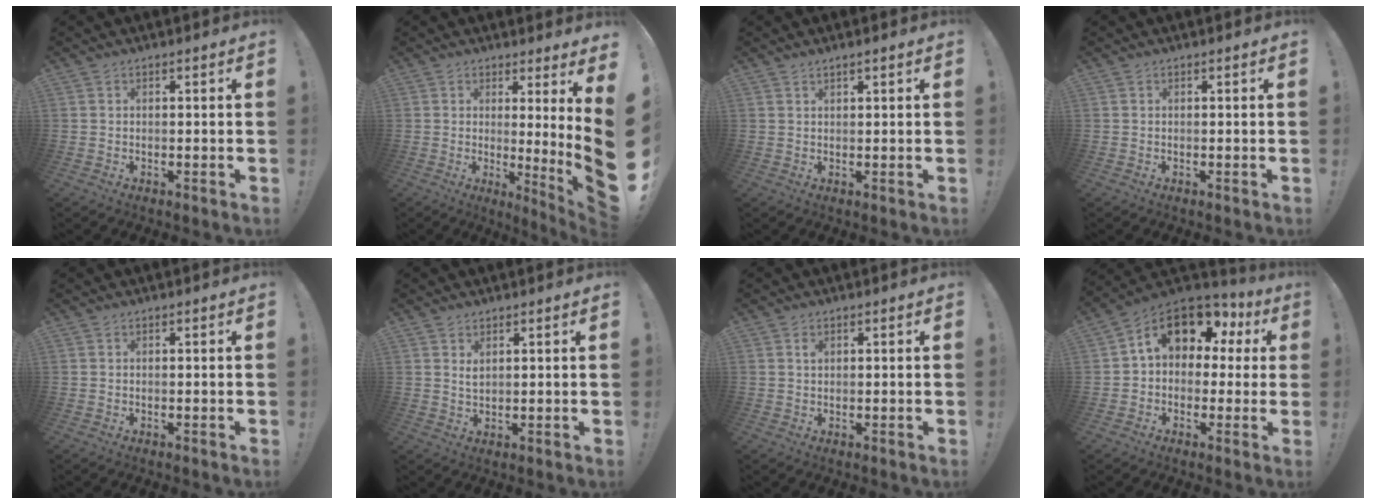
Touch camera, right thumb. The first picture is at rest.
{"total": 8.1, "force": [1.8, -1.6, 7.8], "torque": [-0.103, -0.057, 0.018]}
{"total": 1.2, "force": [1.0, 0.1, 0.7], "torque": [-0.008, -0.002, 0.016]}
{"total": 0.0}
{"total": 0.0}
{"total": 2.0, "force": [1.3, 0.8, 1.2], "torque": [-0.011, -0.010, 0.021]}
{"total": 0.9, "force": [0.6, 0.5, 0.5], "torque": [0.006, -0.006, 0.008]}
{"total": 13.0, "force": [5.4, 8.4, 8.4], "torque": [-0.126, -0.023, 0.096]}